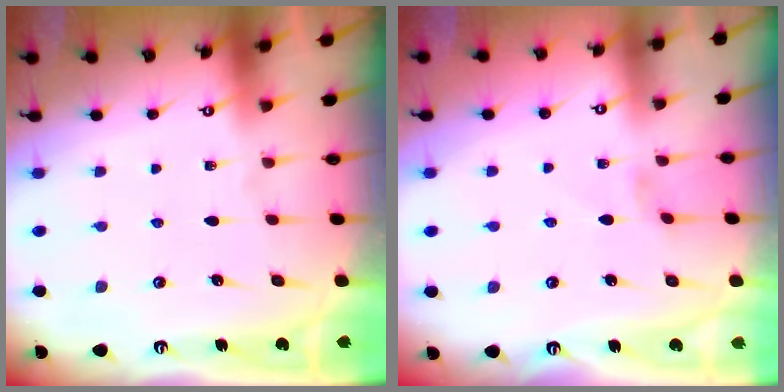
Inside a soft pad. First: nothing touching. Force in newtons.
{"total": 0.7, "press": 0.6, "slide": 0.4}